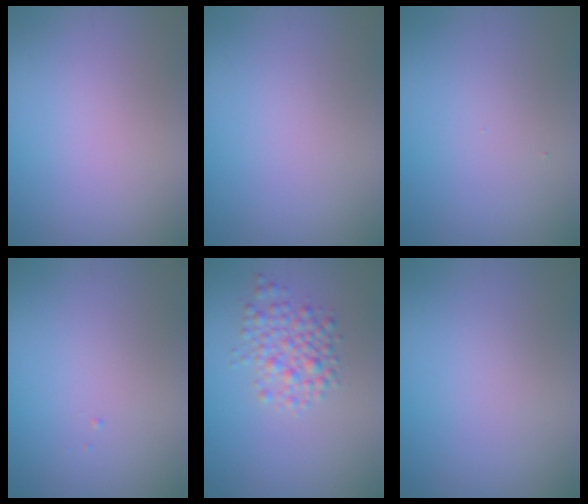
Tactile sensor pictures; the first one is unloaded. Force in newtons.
{"total": 0.0}
{"total": 0.0}
{"total": 0.0}
{"total": 3.0, "press": 3.0, "slide": 0.1}
{"total": 0.0}